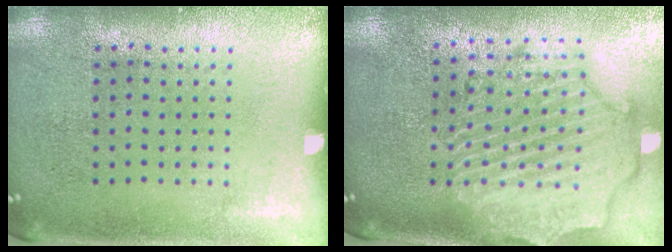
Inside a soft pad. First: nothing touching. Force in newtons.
{"total": 2.8, "press": 2.5, "slide": 1.3}